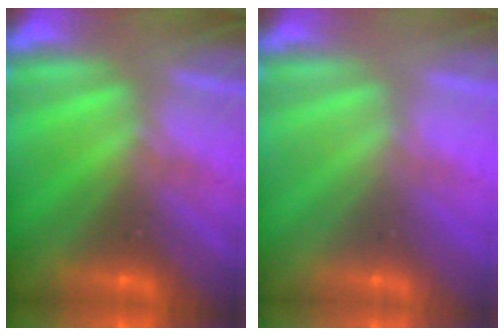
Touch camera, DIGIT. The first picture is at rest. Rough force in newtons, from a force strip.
{"total": 2.9}